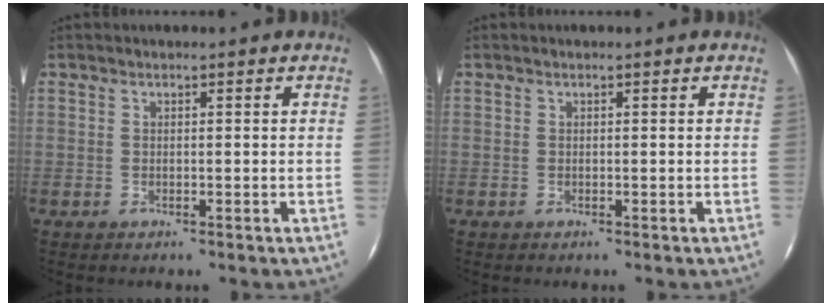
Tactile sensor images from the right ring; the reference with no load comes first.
{"total": 0.0}